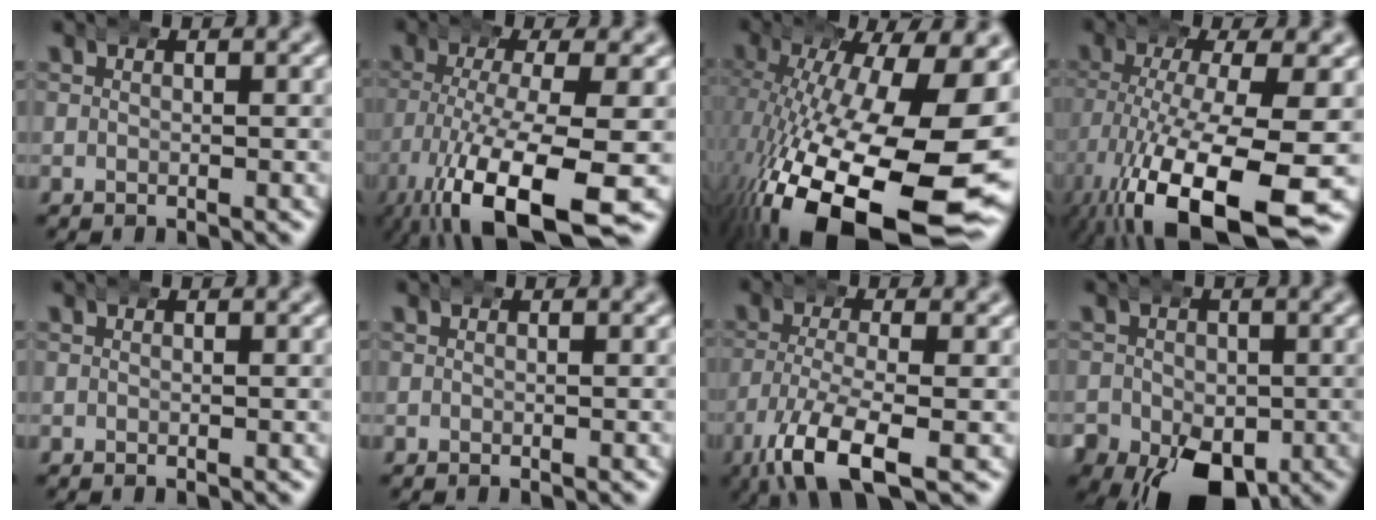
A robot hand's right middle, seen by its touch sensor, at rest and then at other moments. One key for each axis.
{"total": 10.5, "fx": -5.6, "fy": 3.3, "fz": 8.3, "tx": -0.163, "ty": -0.047, "tz": -0.059}
{"total": 17.1, "fx": -5.2, "fy": 7.7, "fz": 14.4, "tx": -0.257, "ty": -0.059, "tz": -0.040}
{"total": 12.3, "fx": -6.0, "fy": 4.6, "fz": 9.7, "tx": -0.202, "ty": -0.063, "tz": -0.055}
{"total": 0.0}
{"total": 0.0}
{"total": 7.6, "fx": -4.8, "fy": 2.5, "fz": 5.4, "tx": -0.119, "ty": -0.033, "tz": -0.060}
{"total": 9.6, "fx": -4.1, "fy": 6.2, "fz": 6.0, "tx": -0.112, "ty": -0.054, "tz": -0.042}